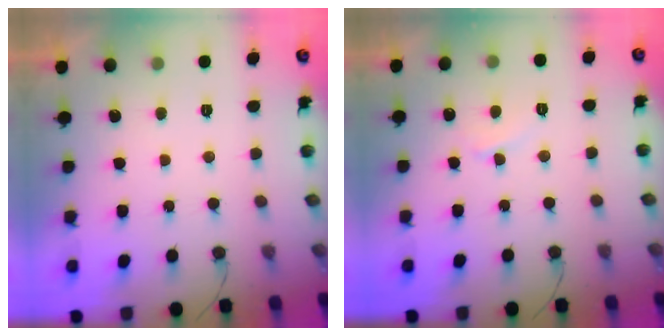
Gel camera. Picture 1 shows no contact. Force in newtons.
{"total": 3.7, "press": 3.7, "slide": 0.4}